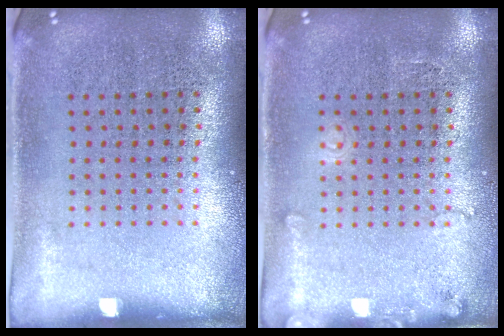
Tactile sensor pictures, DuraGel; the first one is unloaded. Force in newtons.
{"total": 1.3, "press": 1.3, "slide": 0.1}